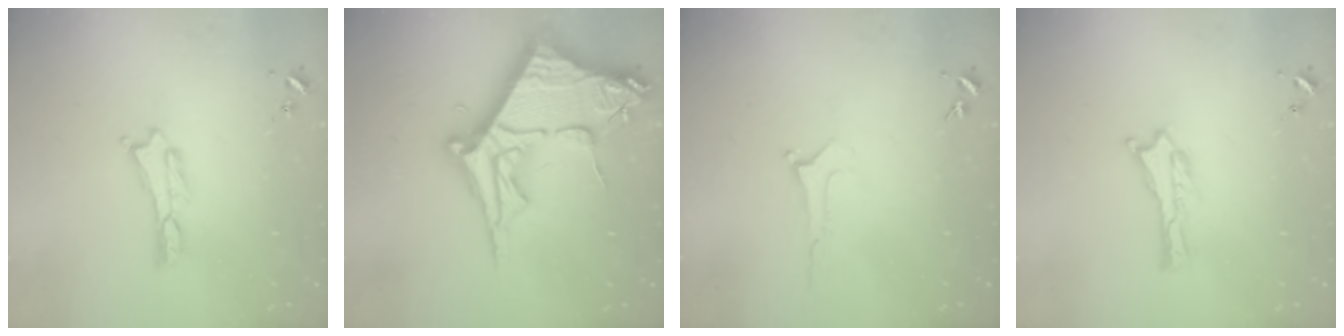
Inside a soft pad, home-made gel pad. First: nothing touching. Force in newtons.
{"total": 16.1, "press": 16.1, "slide": 1.6}
{"total": 0.0}
{"total": 0.0}